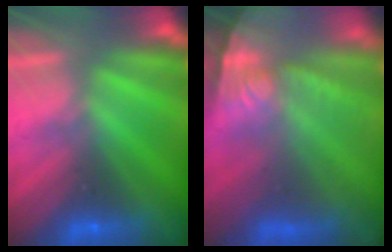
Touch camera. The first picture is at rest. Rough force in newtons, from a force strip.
{"total": 10.6}